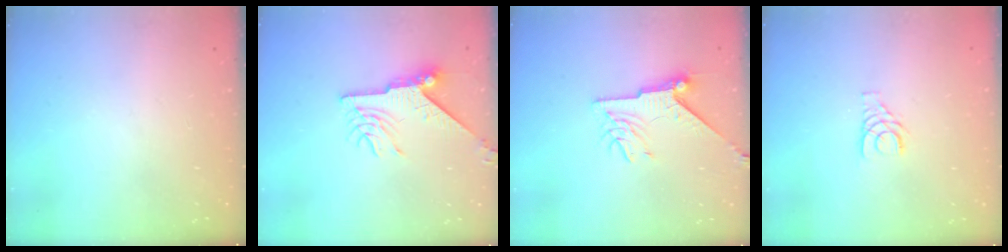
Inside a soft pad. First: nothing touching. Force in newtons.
{"total": 9.3, "press": 9.3, "slide": 0.4}
{"total": 8.3, "press": 8.2, "slide": 0.8}
{"total": 4.4, "press": 4.3, "slide": 0.4}